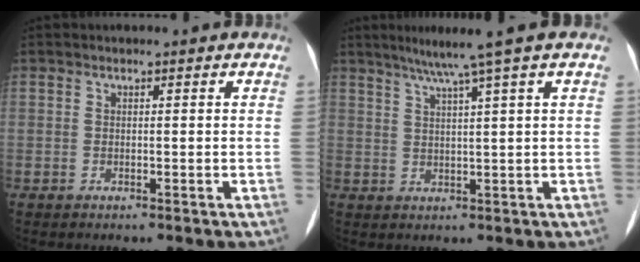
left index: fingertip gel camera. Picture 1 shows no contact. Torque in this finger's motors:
{"motor_torque": [0.02, -0.02, -0.21, -0.04]}